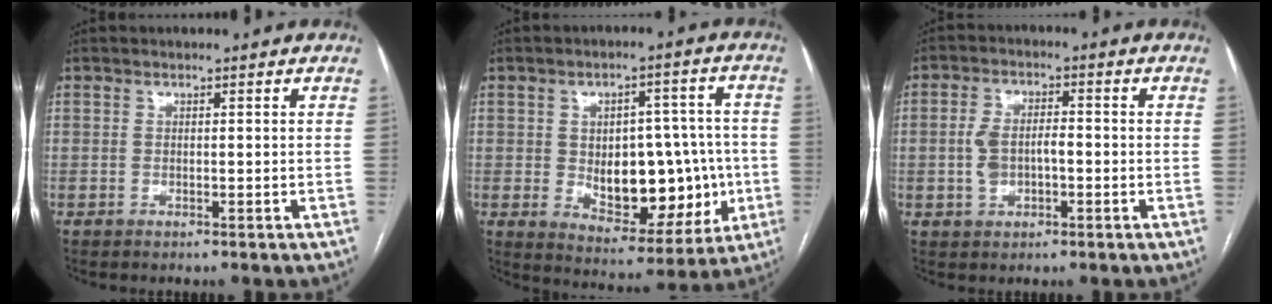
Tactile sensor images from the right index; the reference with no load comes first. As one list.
[{"total": 15.4, "force": [-1.5, 8.3, 12.9], "torque": [-0.172, 0.020, 0.002]}, {"total": 5.4, "force": [-0.8, 3.2, 4.3], "torque": [-0.090, 0.017, -0.012]}]